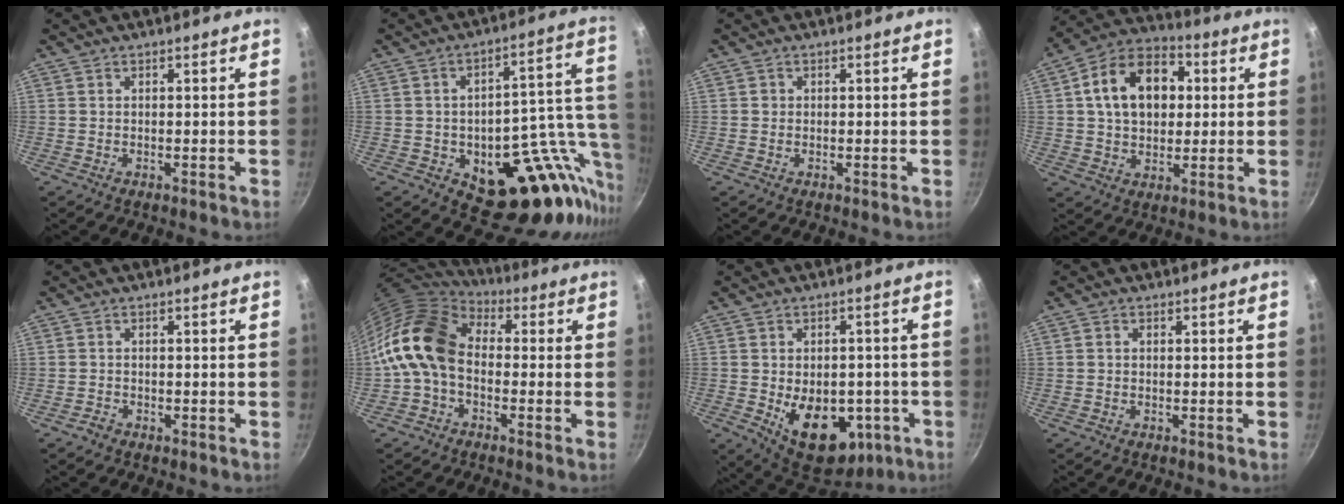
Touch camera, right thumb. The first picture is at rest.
{"total": 21.6, "force": [-5.2, 12.6, 16.8], "torque": [-0.155, 0.020, -0.064]}
{"total": 0.6, "force": [0.0, 0.6, 0.1], "torque": [0.002, 0.001, -0.002]}
{"total": 16.0, "force": [3.1, 11.3, 10.8], "torque": [-0.149, 0.022, 0.038]}
{"total": 1.3, "force": [-0.9, 0.8, 0.3], "torque": [-0.004, 0.011, -0.017]}
{"total": 13.6, "force": [-1.0, 9.5, 9.7], "torque": [-0.163, 0.035, -0.041]}
{"total": 16.1, "force": [-4.4, 10.5, 11.3], "torque": [-0.126, -0.001, -0.042]}
{"total": 0.7, "force": [-0.1, 0.6, 0.4], "torque": [-0.008, 0.005, -0.002]}